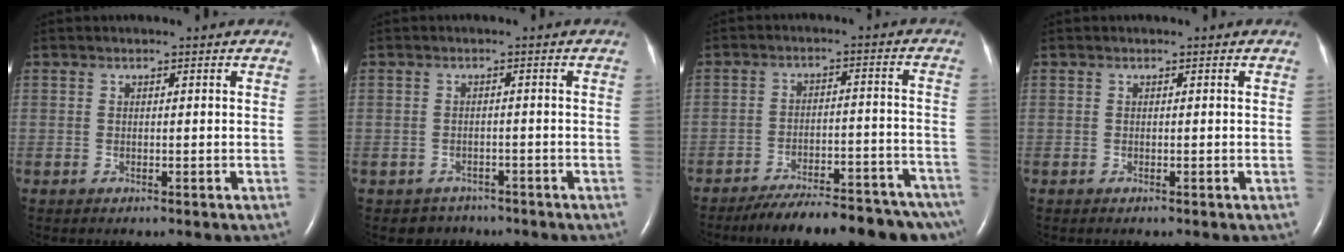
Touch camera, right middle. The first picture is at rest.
{"total": 2.7, "force": [-2.1, 1.7, -0.5], "torque": [0.001, 0.006, -0.030]}
{"total": 19.3, "force": [-16.7, 3.8, 8.9], "torque": [-0.078, 0.008, -0.223]}
{"total": 0.0}